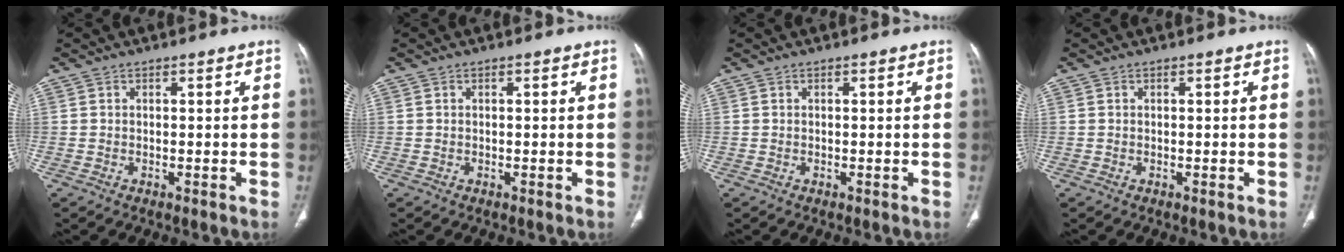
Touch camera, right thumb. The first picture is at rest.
{"total": 0.0}
{"total": 0.0}
{"total": 0.0}